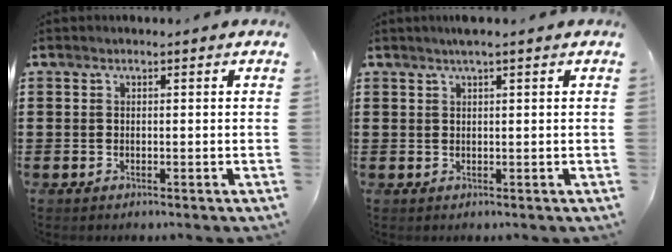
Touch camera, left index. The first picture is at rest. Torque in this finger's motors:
{"motor_torque": [0.54, -0.53, 0.00, 0.06]}